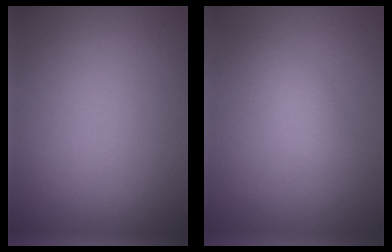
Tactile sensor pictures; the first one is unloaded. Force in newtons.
{"total": 1.9, "press": 1.9, "slide": 0.1}